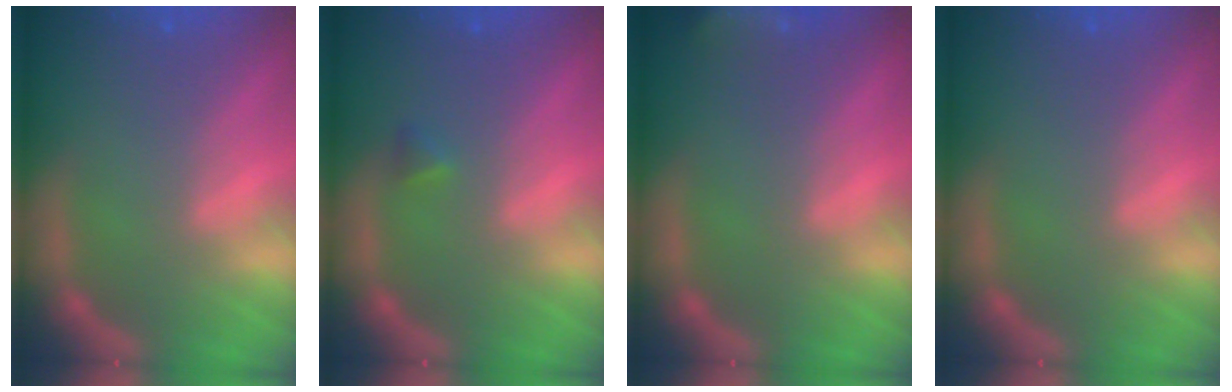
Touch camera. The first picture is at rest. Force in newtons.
{"total": 0.9}
{"total": 5.5}
{"total": 0.0}